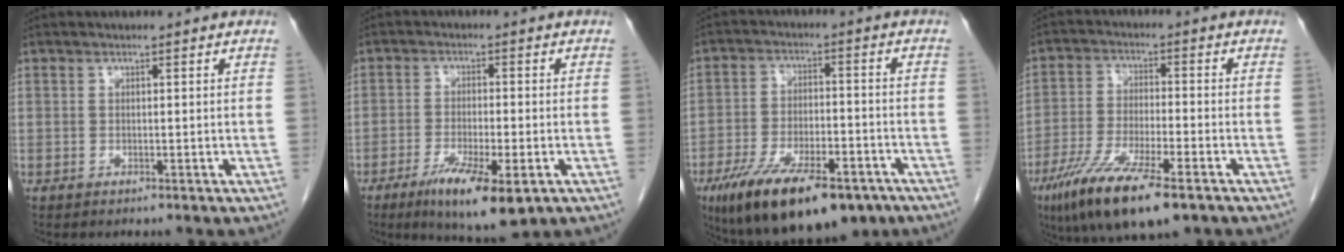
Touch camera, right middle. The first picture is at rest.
{"total": 9.8, "force": [-5.2, 1.9, 8.1], "torque": [-0.138, -0.022, -0.077]}
{"total": 17.7, "force": [-11.5, 6.2, 11.9], "torque": [-0.194, -0.016, -0.185]}
{"total": 13.0, "force": [-8.0, 2.3, 10.0], "torque": [-0.188, -0.029, -0.137]}